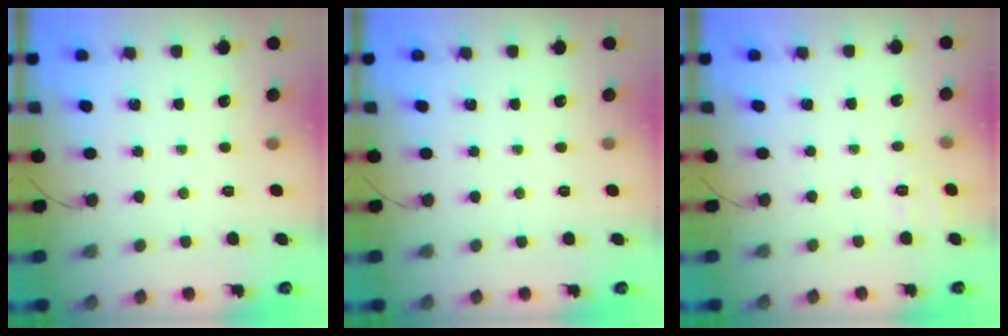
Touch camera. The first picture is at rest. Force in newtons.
{"total": 0.0}
{"total": 7.9, "press": 7.6, "slide": 2.3}